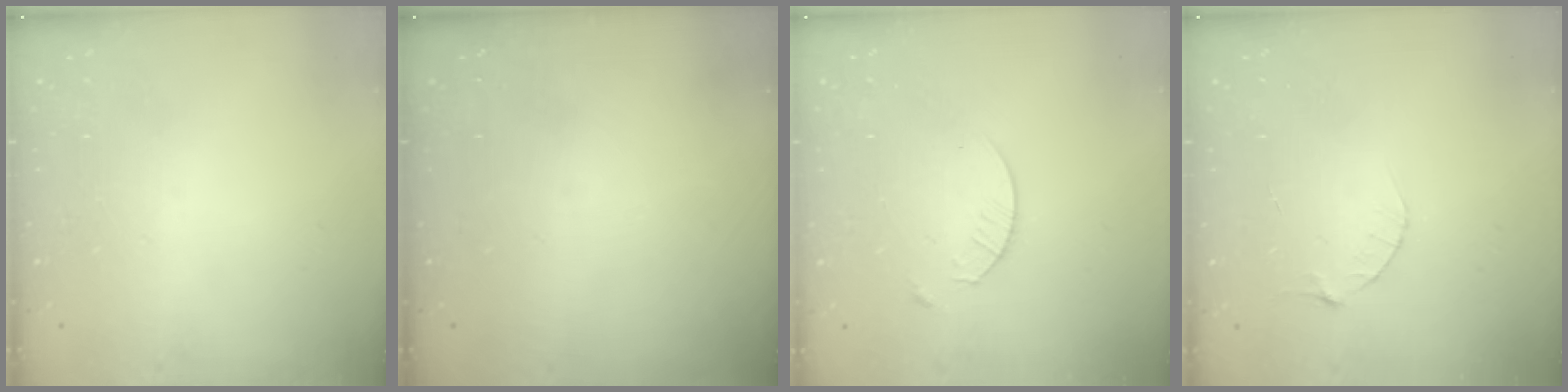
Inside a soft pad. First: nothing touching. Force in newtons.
{"total": 0.0}
{"total": 4.8, "press": 4.8, "slide": 0.6}
{"total": 3.1, "press": 3.0, "slide": 0.4}